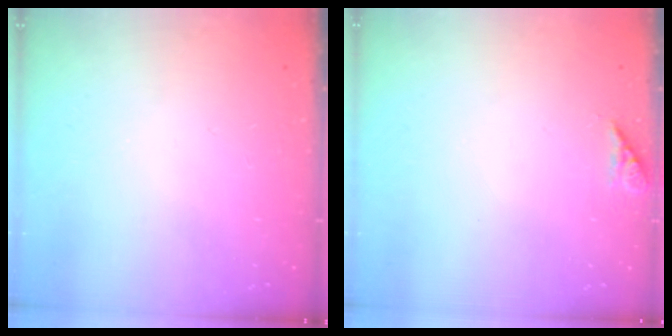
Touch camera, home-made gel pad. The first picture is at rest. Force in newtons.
{"total": 7.2, "press": 7.1, "slide": 0.9}